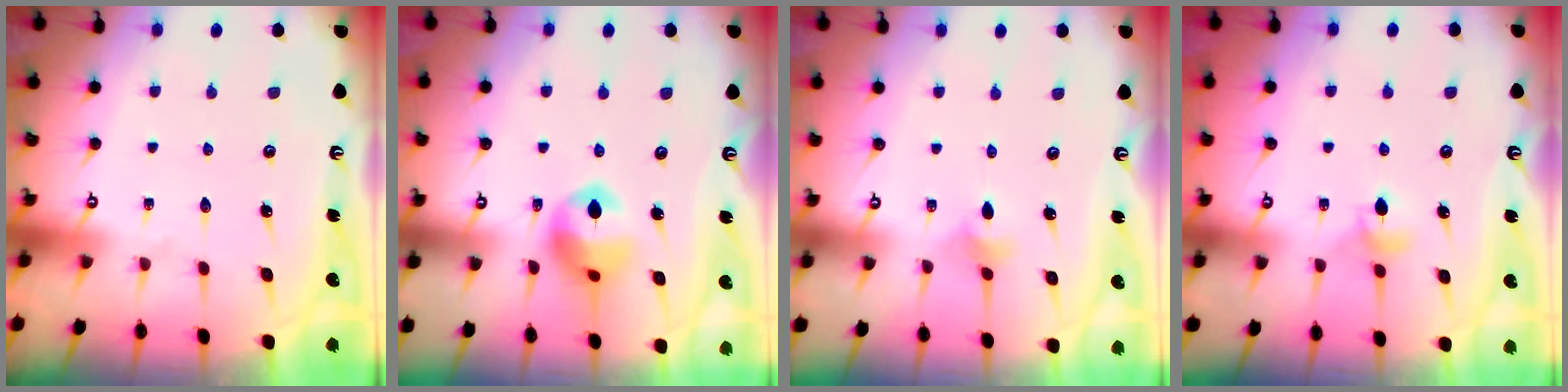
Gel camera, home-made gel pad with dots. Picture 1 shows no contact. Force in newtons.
{"total": 11.1, "press": 11.1, "slide": 0.8}
{"total": 2.9, "press": 2.9, "slide": 0.6}
{"total": 4.3, "press": 4.2, "slide": 0.6}